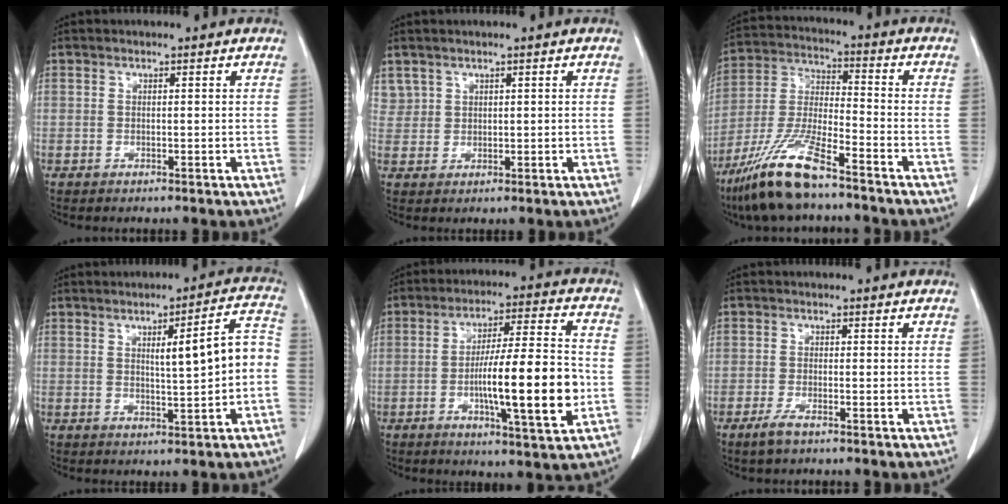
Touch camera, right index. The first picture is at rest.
{"total": 2.5, "force": [1.7, 1.8, 0.2], "torque": [0.006, 0.005, 0.033]}
{"total": 13.3, "force": [-9.5, 1.8, 9.2], "torque": [-0.200, -0.026, -0.177]}
{"total": 8.4, "force": [-0.2, 0.8, 8.4], "torque": [-0.111, 0.025, -0.002]}
{"total": 15.2, "force": [-3.2, 1.3, 14.8], "torque": [-0.241, -0.001, -0.050]}
{"total": 2.4, "force": [-1.6, 0.5, 1.7], "torque": [-0.041, -0.004, -0.029]}